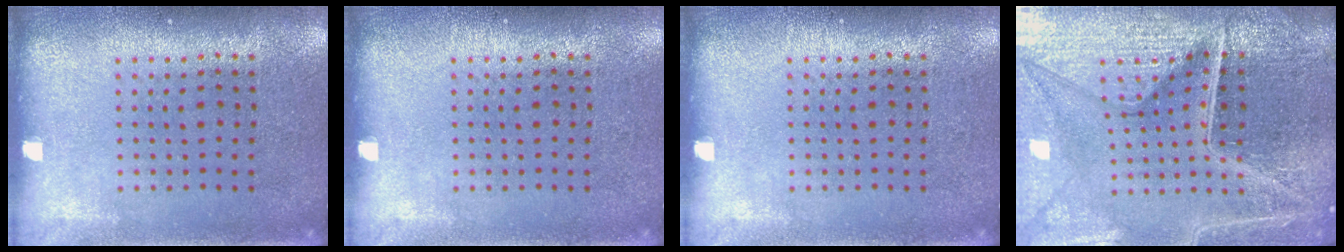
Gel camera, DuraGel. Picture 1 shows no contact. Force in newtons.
{"total": 0.0}
{"total": 0.0}
{"total": 5.8, "press": 5.4, "slide": 2.1}